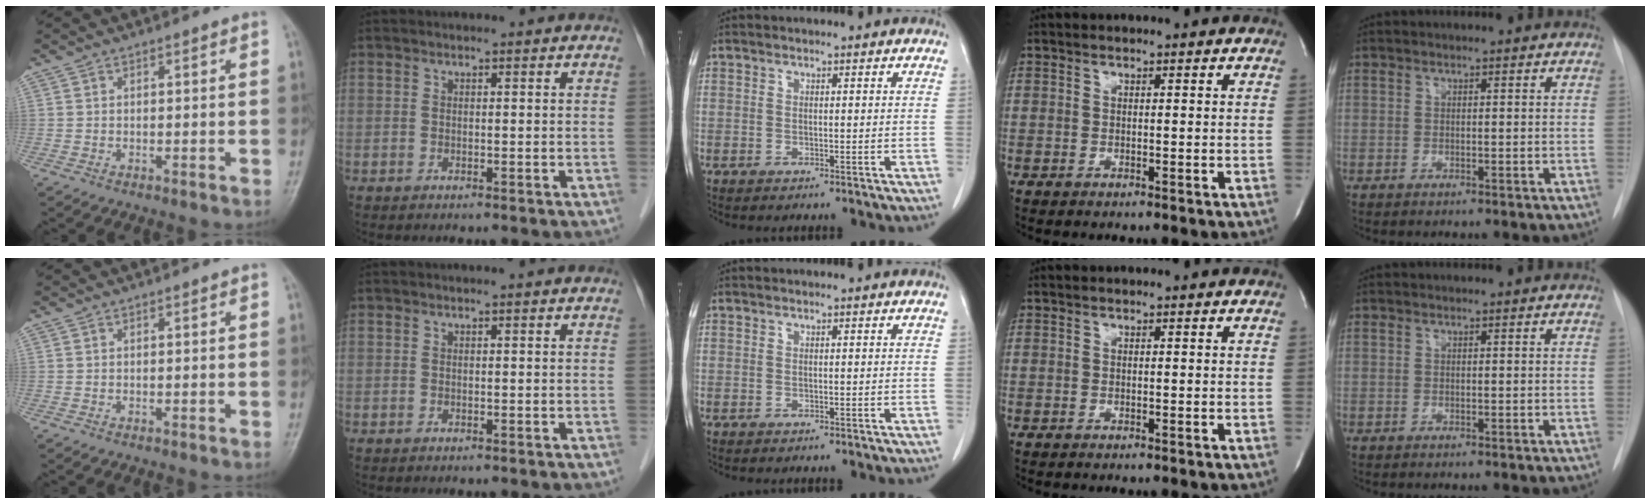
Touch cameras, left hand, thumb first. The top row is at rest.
{}